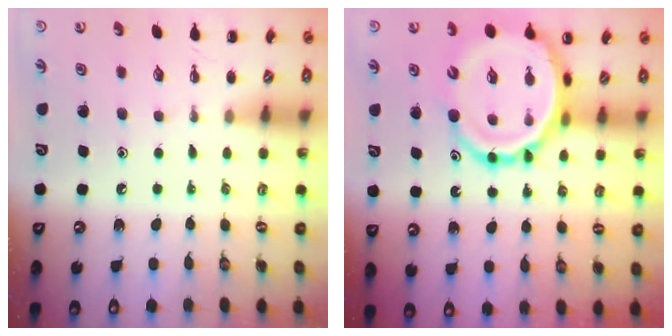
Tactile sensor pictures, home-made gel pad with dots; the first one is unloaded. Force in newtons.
{"total": 15.9, "press": 15.4, "slide": 3.9}